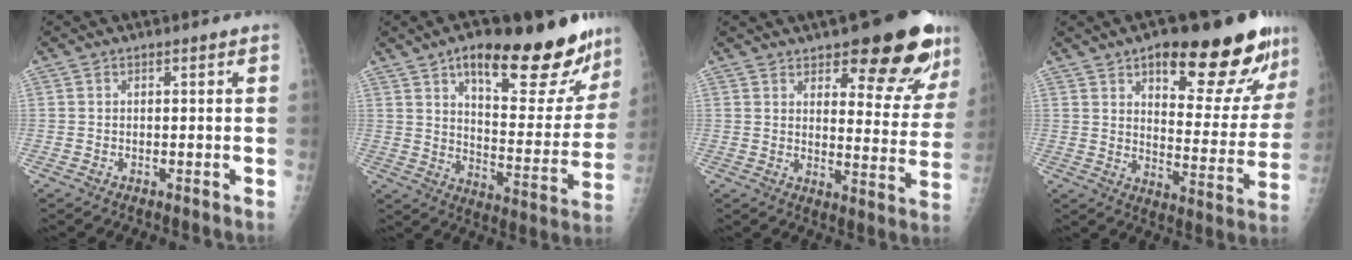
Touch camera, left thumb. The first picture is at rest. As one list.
[{"total": 24.6, "force": [16.1, 8.4, 16.5], "torque": [-0.184, -0.070, 0.236]}, {"total": 17.8, "force": [10.9, 6.1, 12.6], "torque": [-0.115, -0.064, 0.143]}, {"total": 22.8, "force": [13.8, 7.9, 16.3], "torque": [-0.171, -0.061, 0.197]}]